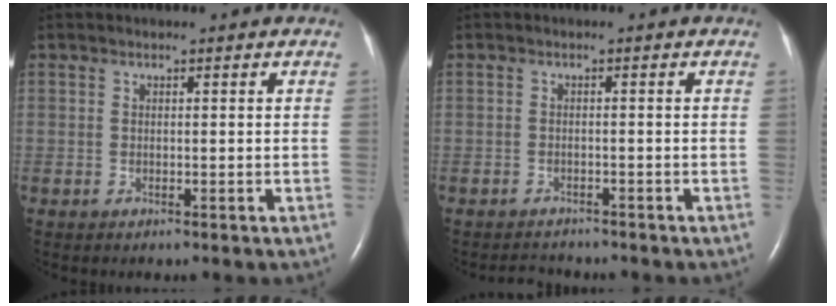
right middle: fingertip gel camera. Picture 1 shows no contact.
{"total": 2.3, "force": [-2.3, 0.4, -0.3], "torque": [0.001, -0.010, -0.035]}